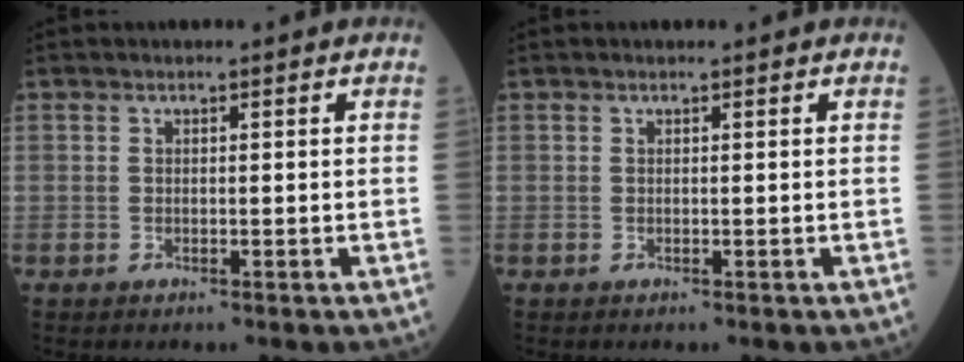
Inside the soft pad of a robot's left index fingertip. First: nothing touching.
{"total": 0.0}